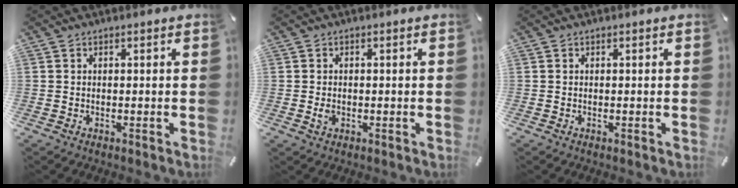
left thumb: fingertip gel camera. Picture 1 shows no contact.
{"total": 1.6, "force": [-0.4, 1.2, 1.0], "torque": [-0.019, 0.003, -0.007]}
{"total": 0.0}